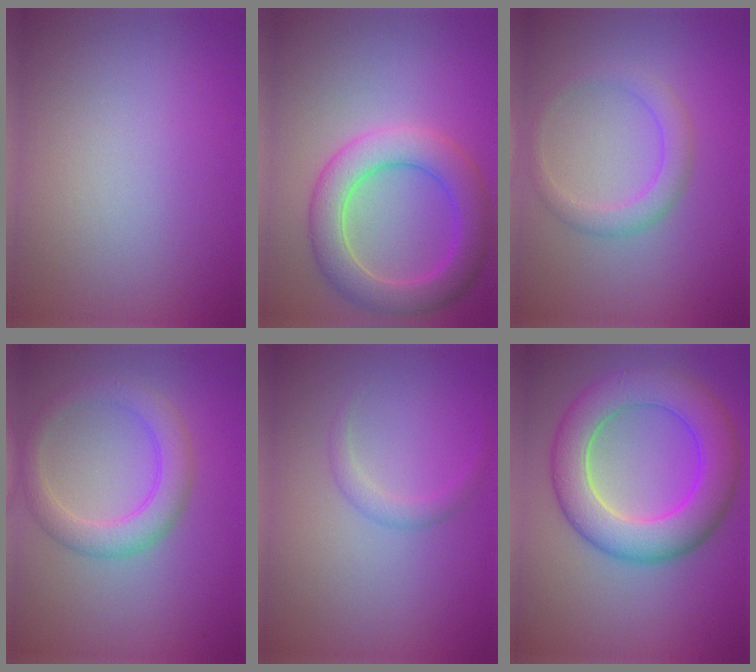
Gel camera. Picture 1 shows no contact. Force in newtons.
{"total": 5.6, "press": 5.6, "slide": 0.2}
{"total": 2.3, "press": 2.3, "slide": 0.0}
{"total": 3.7, "press": 3.7, "slide": 0.2}
{"total": 1.4, "press": 1.3, "slide": 0.1}
{"total": 8.0, "press": 8.0, "slide": 0.1}